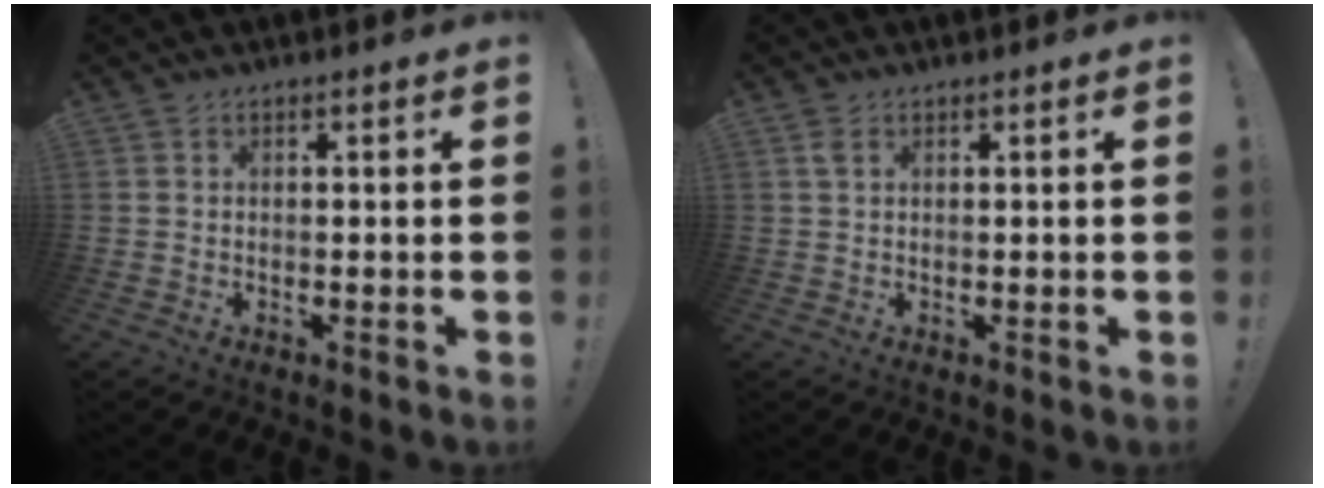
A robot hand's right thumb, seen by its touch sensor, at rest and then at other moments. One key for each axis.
{"total": 1.7, "fx": 0.9, "fy": 0.9, "fz": 1.1, "tx": -0.022, "ty": 0.002, "tz": 0.017}